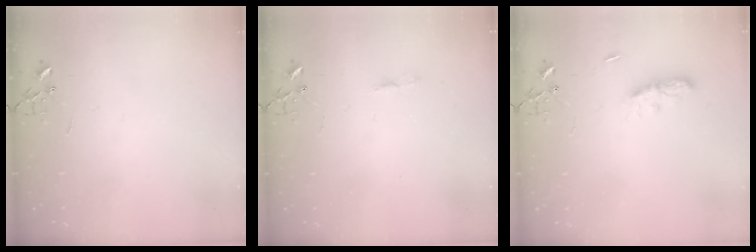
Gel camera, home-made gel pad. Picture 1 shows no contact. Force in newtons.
{"total": 5.8, "press": 5.8, "slide": 0.5}
{"total": 6.3, "press": 6.3, "slide": 0.6}